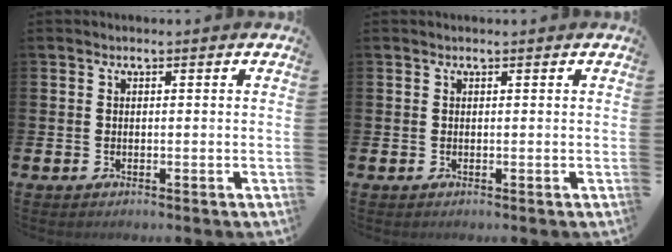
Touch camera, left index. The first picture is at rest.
{"total": 0.0}